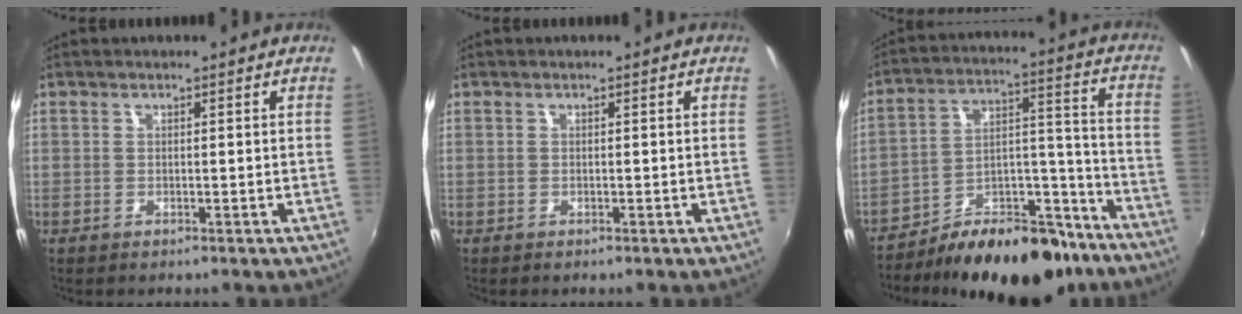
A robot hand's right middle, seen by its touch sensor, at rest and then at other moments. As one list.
[{"total": 0.0}, {"total": 19.7, "force": [-15.0, 8.4, 9.6], "torque": [-0.139, 0.046, -0.212]}]